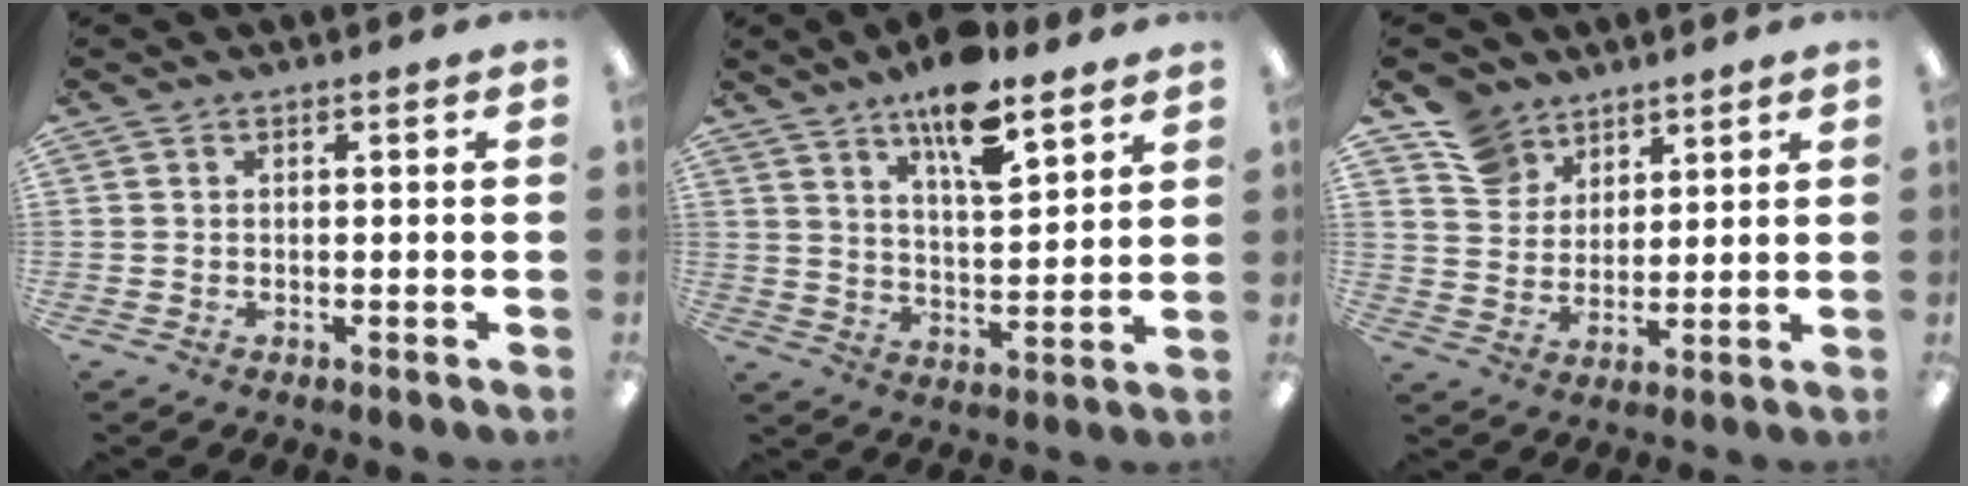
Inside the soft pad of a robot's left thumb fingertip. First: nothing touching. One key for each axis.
{"total": 13.1, "fx": 9.5, "fy": 4.2, "fz": 8.0, "tx": -0.122, "ty": -0.055, "tz": 0.159}
{"total": 9.3, "fx": 7.2, "fy": 5.8, "fz": 1.0, "tx": -0.034, "ty": -0.045, "tz": 0.143}